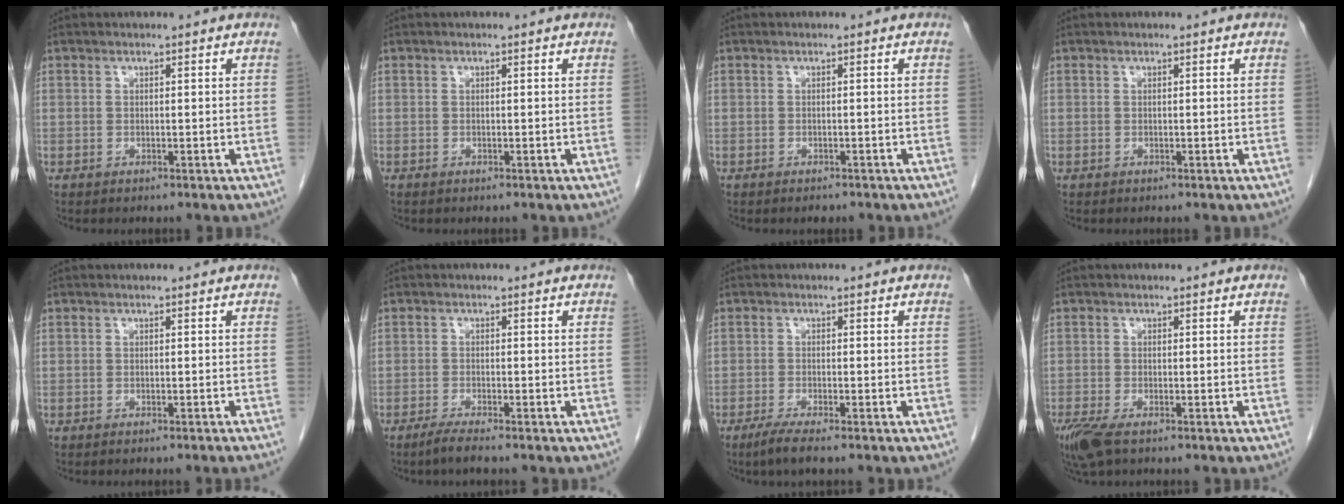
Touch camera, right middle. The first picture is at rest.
{"total": 0.0}
{"total": 1.0, "force": [-0.8, 0.3, 0.4], "torque": [-0.009, -0.001, -0.008]}
{"total": 0.0}
{"total": 2.1, "force": [-1.9, -0.5, 0.9], "torque": [-0.007, 0.006, -0.025]}
{"total": 2.4, "force": [-1.9, -0.3, 1.4], "torque": [-0.036, -0.006, -0.040]}
{"total": 3.1, "force": [-2.3, -0.1, 2.2], "torque": [-0.048, -0.009, -0.045]}
{"total": 4.7, "force": [-3.0, 1.5, 3.3], "torque": [-0.072, -0.014, -0.055]}